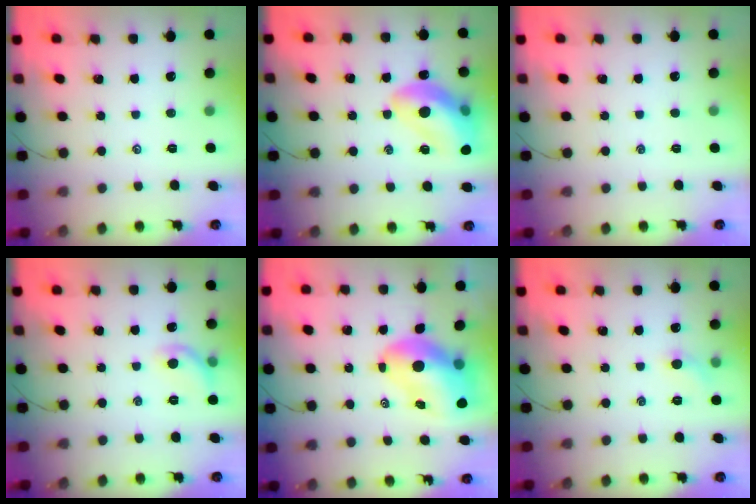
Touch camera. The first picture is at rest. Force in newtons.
{"total": 16.7, "press": 16.4, "slide": 2.9}
{"total": 0.0}
{"total": 6.9, "press": 6.8, "slide": 1.3}
{"total": 11.5, "press": 11.0, "slide": 3.4}
{"total": 4.1, "press": 3.9, "slide": 1.2}